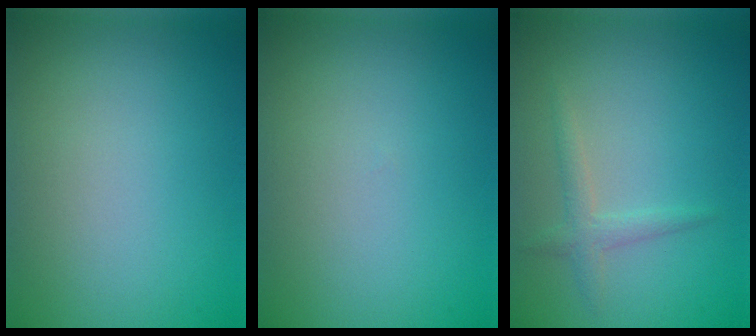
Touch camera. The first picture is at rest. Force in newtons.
{"total": 0.0}
{"total": 1.6, "press": 1.6, "slide": 0.0}